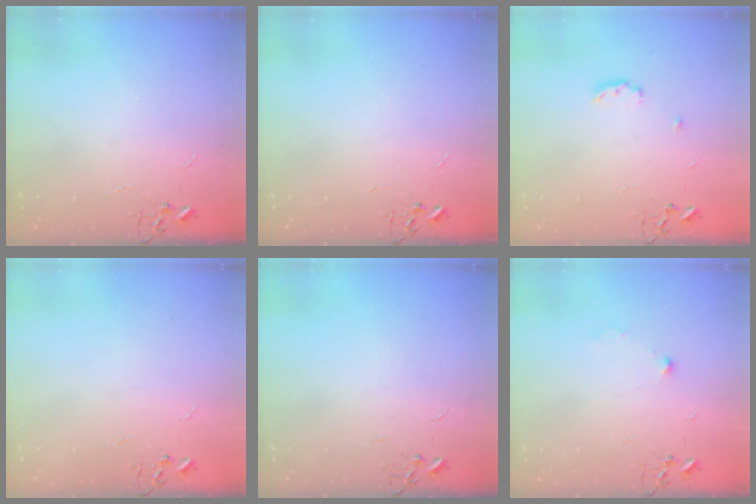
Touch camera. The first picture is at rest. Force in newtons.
{"total": 0.0}
{"total": 5.5, "press": 5.4, "slide": 0.9}
{"total": 0.0}
{"total": 0.0}
{"total": 4.5, "press": 4.4, "slide": 0.9}